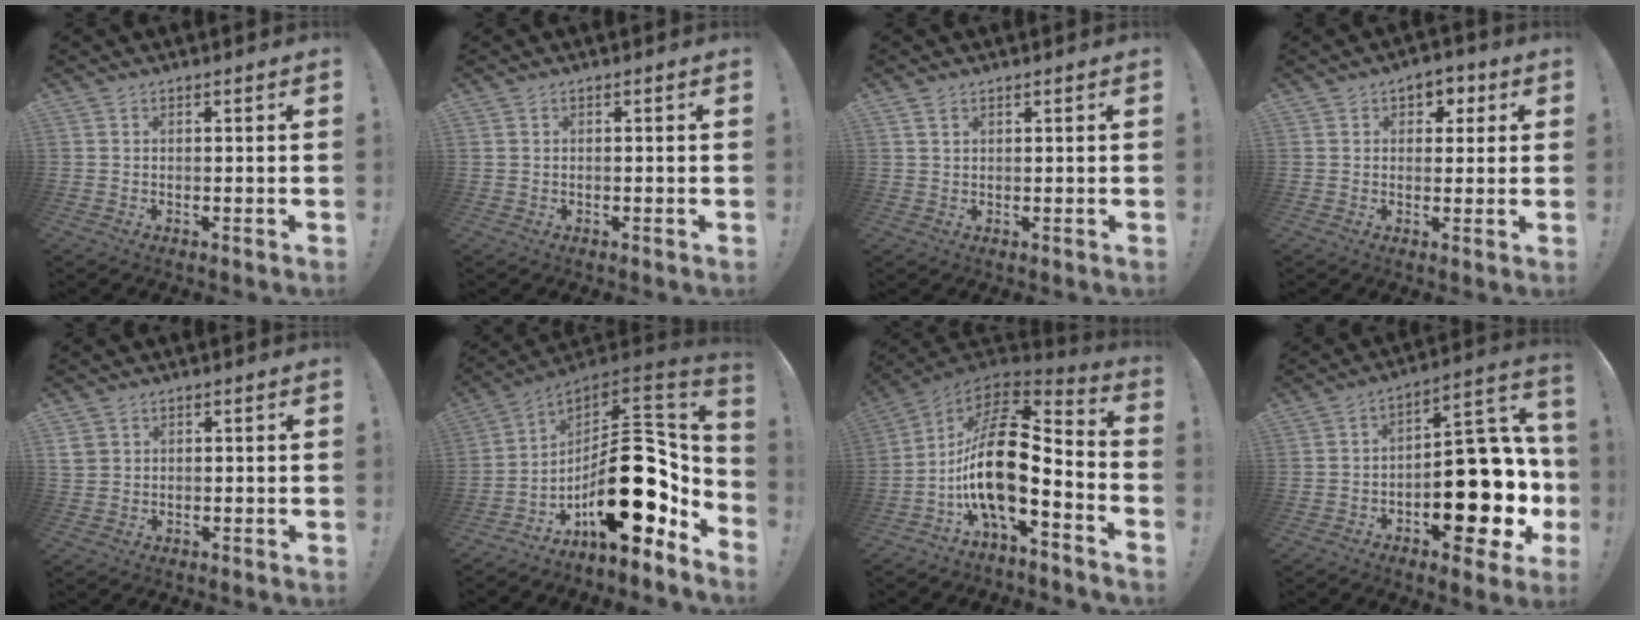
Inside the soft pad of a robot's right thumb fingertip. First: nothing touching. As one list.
[{"total": 0.5, "force": [-0.3, 0.4, -0.1], "torque": [0.000, 0.002, -0.005]}, {"total": 2.1, "force": [1.2, 1.1, 1.4], "torque": [-0.025, 0.000, 0.023]}, {"total": 4.5, "force": [1.5, 3.8, 2.0], "torque": [-0.009, -0.003, 0.022]}, {"total": 3.3, "force": [0.9, 3.0, 1.2], "torque": [-0.010, 0.000, 0.019]}, {"total": 25.2, "force": [-4.7, 11.7, 21.8], "torque": [-0.315, 0.003, -0.066]}, {"total": 19.9, "force": [-2.3, 7.9, 18.2], "torque": [-0.354, 0.002, -0.043]}, {"total": 20.9, "force": [-6.1, 10.8, 16.9], "torque": [-0.192, 0.043, -0.080]}]